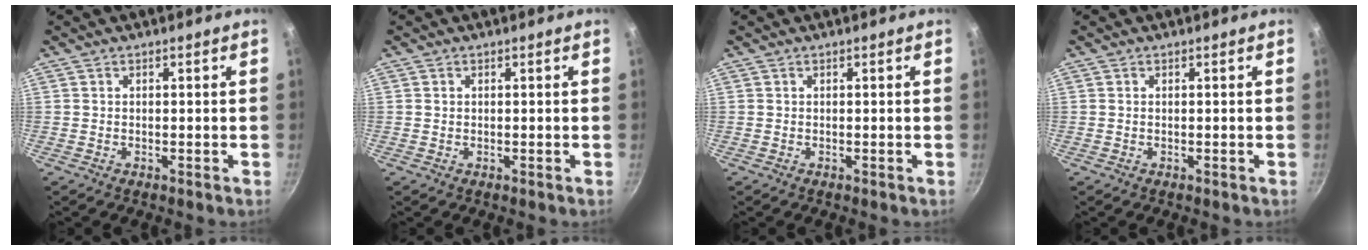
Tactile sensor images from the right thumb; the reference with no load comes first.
{"total": 0.6, "force": [0.2, 0.5, 0.2], "torque": [-0.003, 0.002, 0.003]}
{"total": 0.0}
{"total": 0.0}